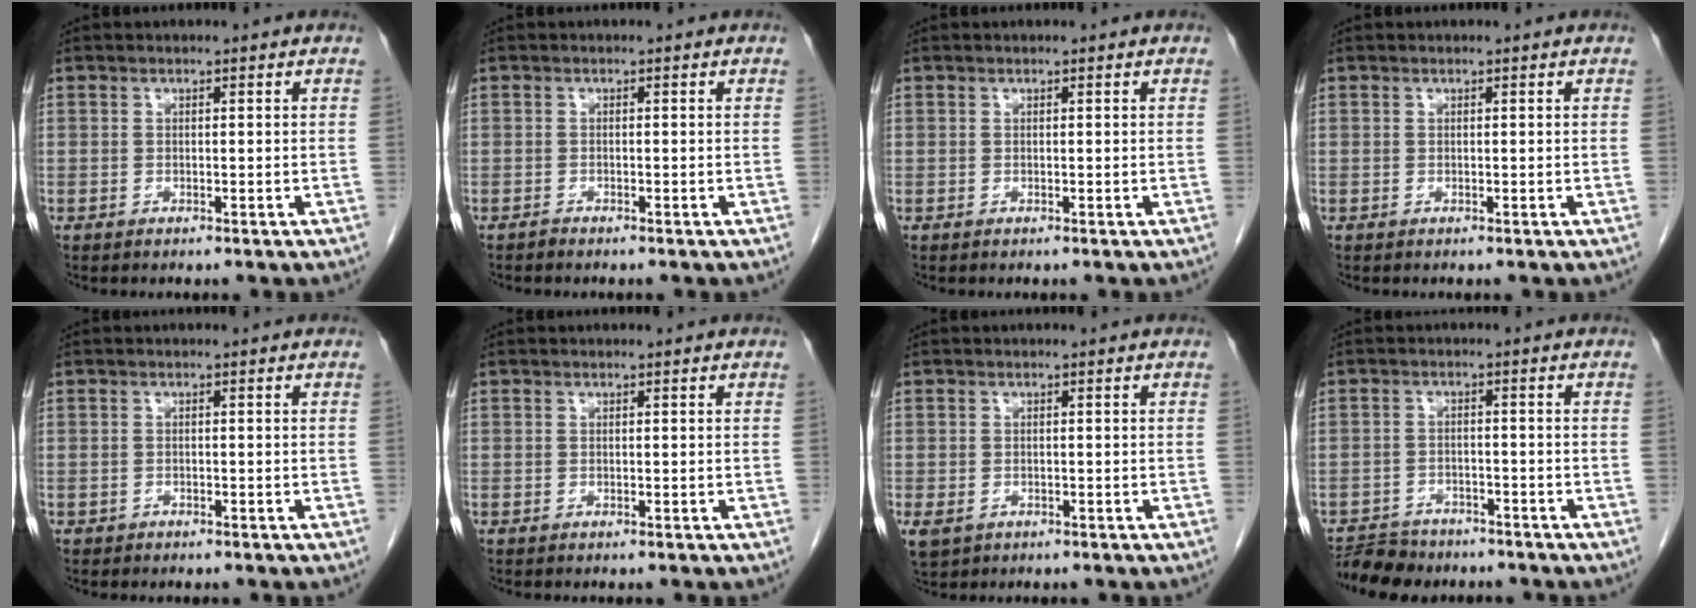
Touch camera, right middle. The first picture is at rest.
{"total": 0.7, "force": [-0.6, 0.1, 0.3], "torque": [-0.011, -0.001, -0.011]}
{"total": 0.0}
{"total": 0.0}
{"total": 0.6, "force": [-0.4, 0.5, 0.0], "torque": [-0.010, 0.002, -0.007]}
{"total": 0.0}
{"total": 3.1, "force": [-1.4, 2.2, 1.6], "torque": [-0.038, -0.008, -0.015]}
{"total": 6.7, "force": [-5.9, 2.9, 1.1], "torque": [-0.016, -0.007, -0.095]}